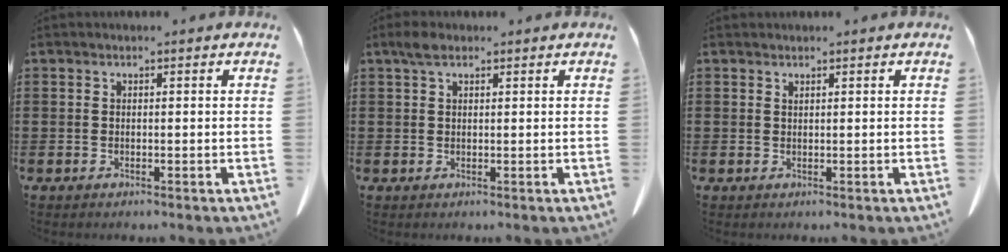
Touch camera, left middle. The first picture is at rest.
{"total": 2.2, "force": [1.3, 1.0, 1.5], "torque": [-0.034, 0.005, 0.024]}
{"total": 0.6, "force": [0.6, 0.1, 0.1], "torque": [-0.006, -0.003, 0.014]}